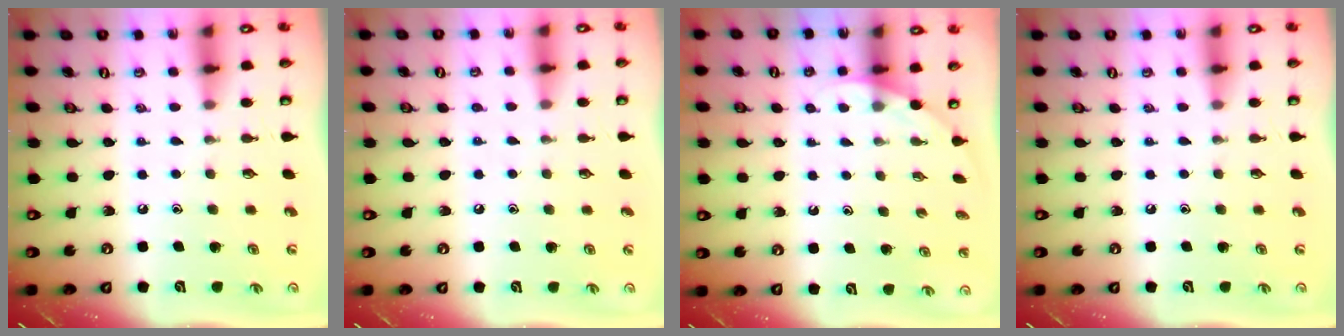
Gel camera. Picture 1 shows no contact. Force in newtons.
{"total": 2.7, "press": 2.7, "slide": 0.2}
{"total": 1.8, "press": 1.8, "slide": 0.1}
{"total": 0.0}